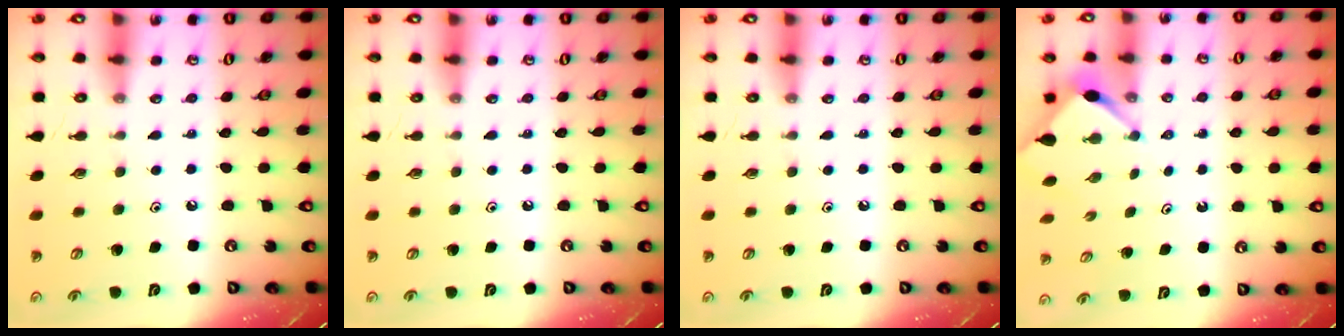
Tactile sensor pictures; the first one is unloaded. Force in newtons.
{"total": 0.0}
{"total": 0.0}
{"total": 3.6, "press": 3.6, "slide": 0.7}